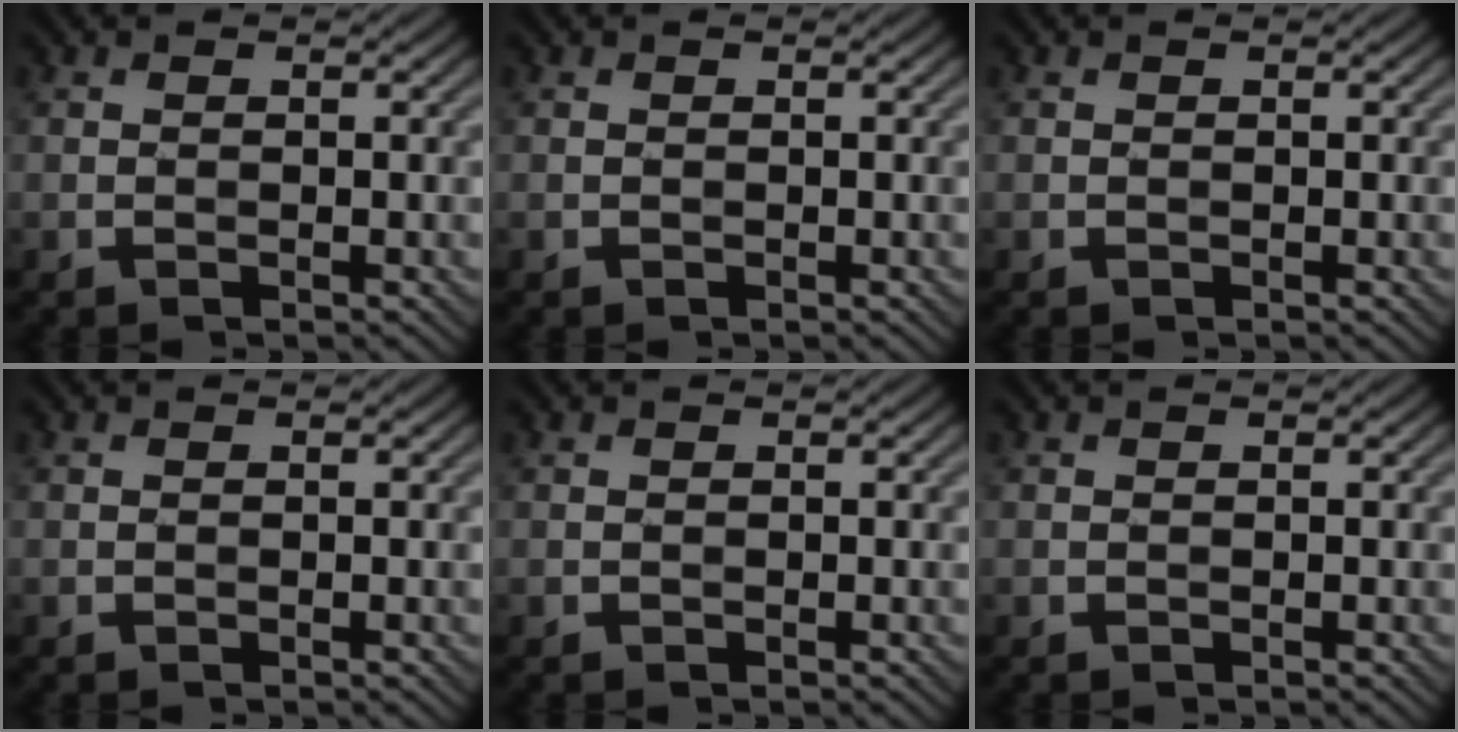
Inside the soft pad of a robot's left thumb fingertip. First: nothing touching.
{"total": 0.0}
{"total": 0.0}
{"total": 0.0}
{"total": 0.0}
{"total": 0.0}